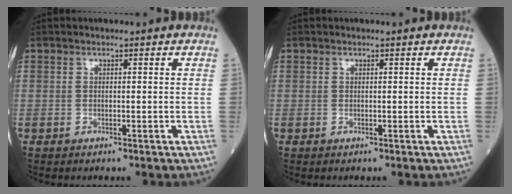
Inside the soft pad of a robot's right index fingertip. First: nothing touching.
{"total": 0.0}